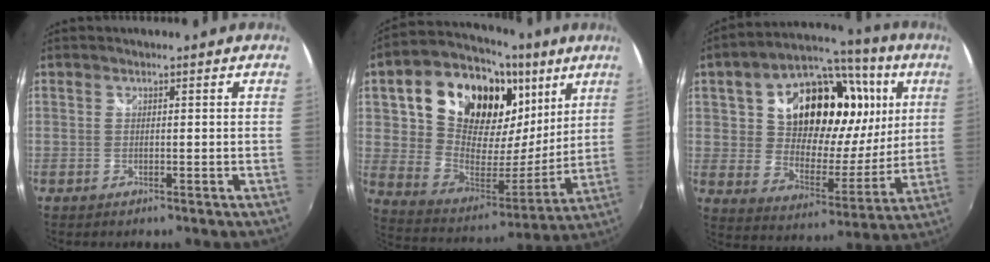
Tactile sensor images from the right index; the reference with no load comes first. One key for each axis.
{"total": 27.3, "fx": 12.2, "fy": 17.3, "fz": 17.1, "tx": -0.329, "ty": 0.052, "tz": 0.217}
{"total": 27.7, "fx": 8.3, "fy": 17.4, "fz": 19.8, "tx": -0.368, "ty": 0.048, "tz": 0.145}